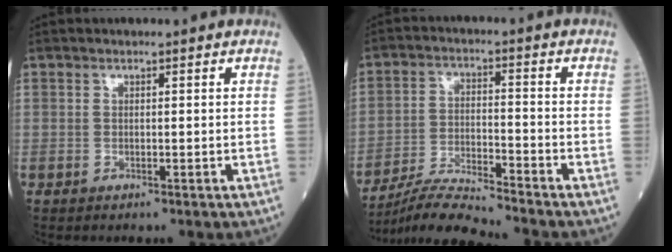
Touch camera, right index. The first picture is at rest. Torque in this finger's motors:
{"motor_torque": [-0.20, -0.29, 0.08, 0.02]}